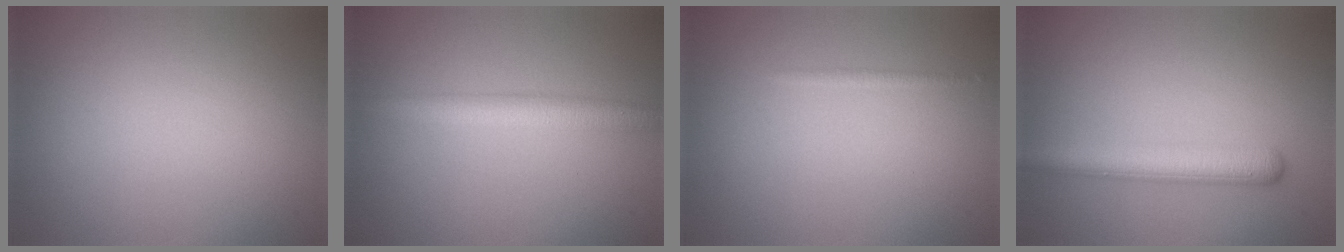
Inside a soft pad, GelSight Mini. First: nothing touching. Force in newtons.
{"total": 3.6, "press": 3.6, "slide": 0.1}
{"total": 0.6, "press": 0.6, "slide": 0.0}
{"total": 4.1, "press": 4.1, "slide": 0.1}